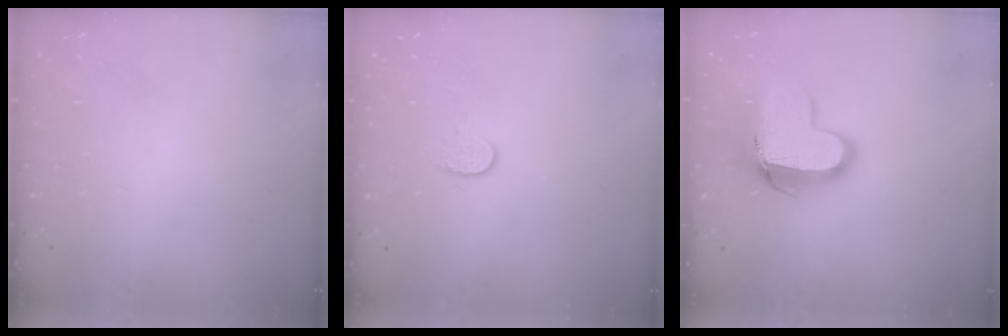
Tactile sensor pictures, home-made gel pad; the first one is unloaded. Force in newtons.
{"total": 6.2, "press": 6.1, "slide": 0.6}
{"total": 14.1, "press": 14.1, "slide": 1.1}